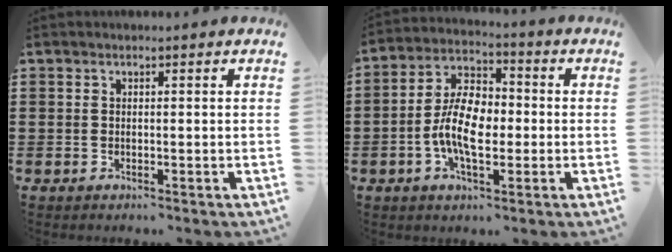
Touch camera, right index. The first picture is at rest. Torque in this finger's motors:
{"motor_torque": [2.14, 0.00, 1.05, 0.17]}